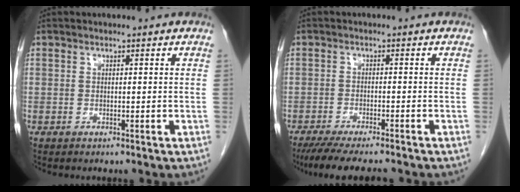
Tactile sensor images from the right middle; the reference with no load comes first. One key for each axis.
{"total": 10.1, "fx": -8.6, "fy": 1.0, "fz": 5.1, "tx": -0.074, "ty": -0.021, "tz": -0.130}